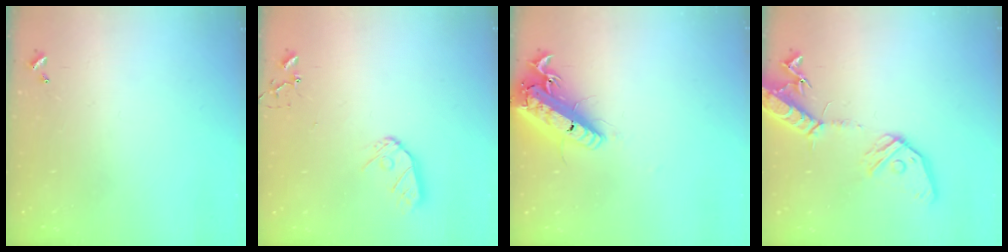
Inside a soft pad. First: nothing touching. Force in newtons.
{"total": 9.1, "press": 9.1, "slide": 0.9}
{"total": 19.5, "press": 19.2, "slide": 3.6}
{"total": 16.6, "press": 16.2, "slide": 3.2}